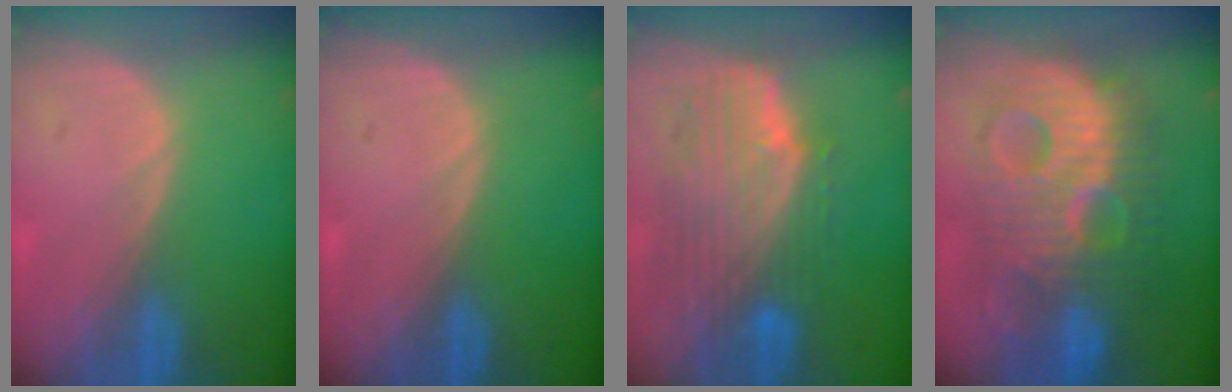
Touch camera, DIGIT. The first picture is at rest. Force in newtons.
{"total": 0.0}
{"total": 10.1, "press": 8.9, "slide": 4.6}
{"total": 12.5, "press": 12.5, "slide": 1.0}